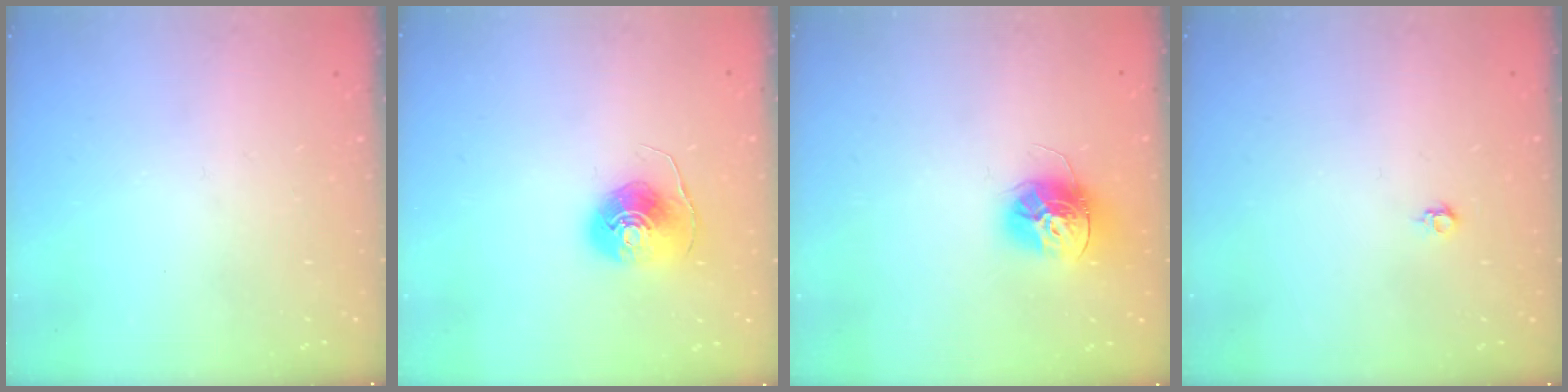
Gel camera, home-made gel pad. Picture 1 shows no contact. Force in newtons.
{"total": 8.5, "press": 8.4, "slide": 0.3}
{"total": 13.4, "press": 13.4, "slide": 1.2}
{"total": 4.0, "press": 3.9, "slide": 0.7}